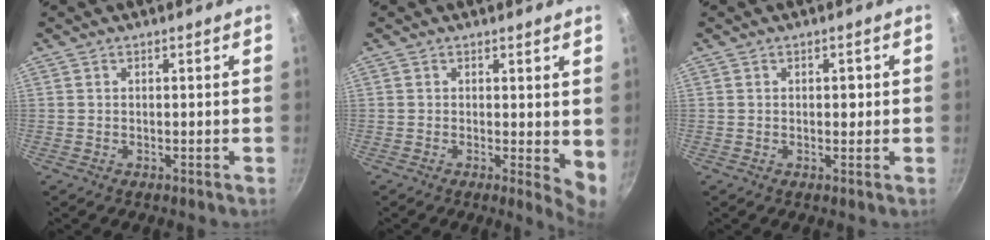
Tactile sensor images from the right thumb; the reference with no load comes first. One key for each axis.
{"total": 4.8, "fx": 0.7, "fy": 1.8, "fz": 4.4, "tx": -0.055, "ty": -0.010, "tz": 0.008}
{"total": 1.4, "fx": 0.2, "fy": 0.9, "fz": 1.0, "tx": -0.005, "ty": 0.002, "tz": 0.003}